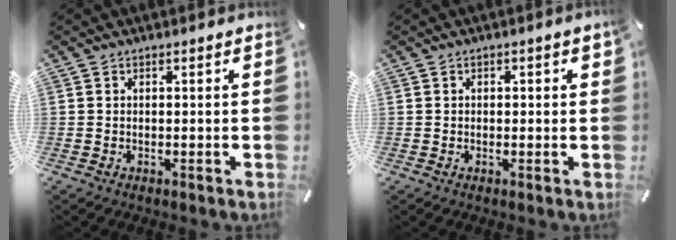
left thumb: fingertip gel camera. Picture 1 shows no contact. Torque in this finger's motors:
{"motor_torque": [0.25, -0.17, -0.10, 0.17, 0.00]}